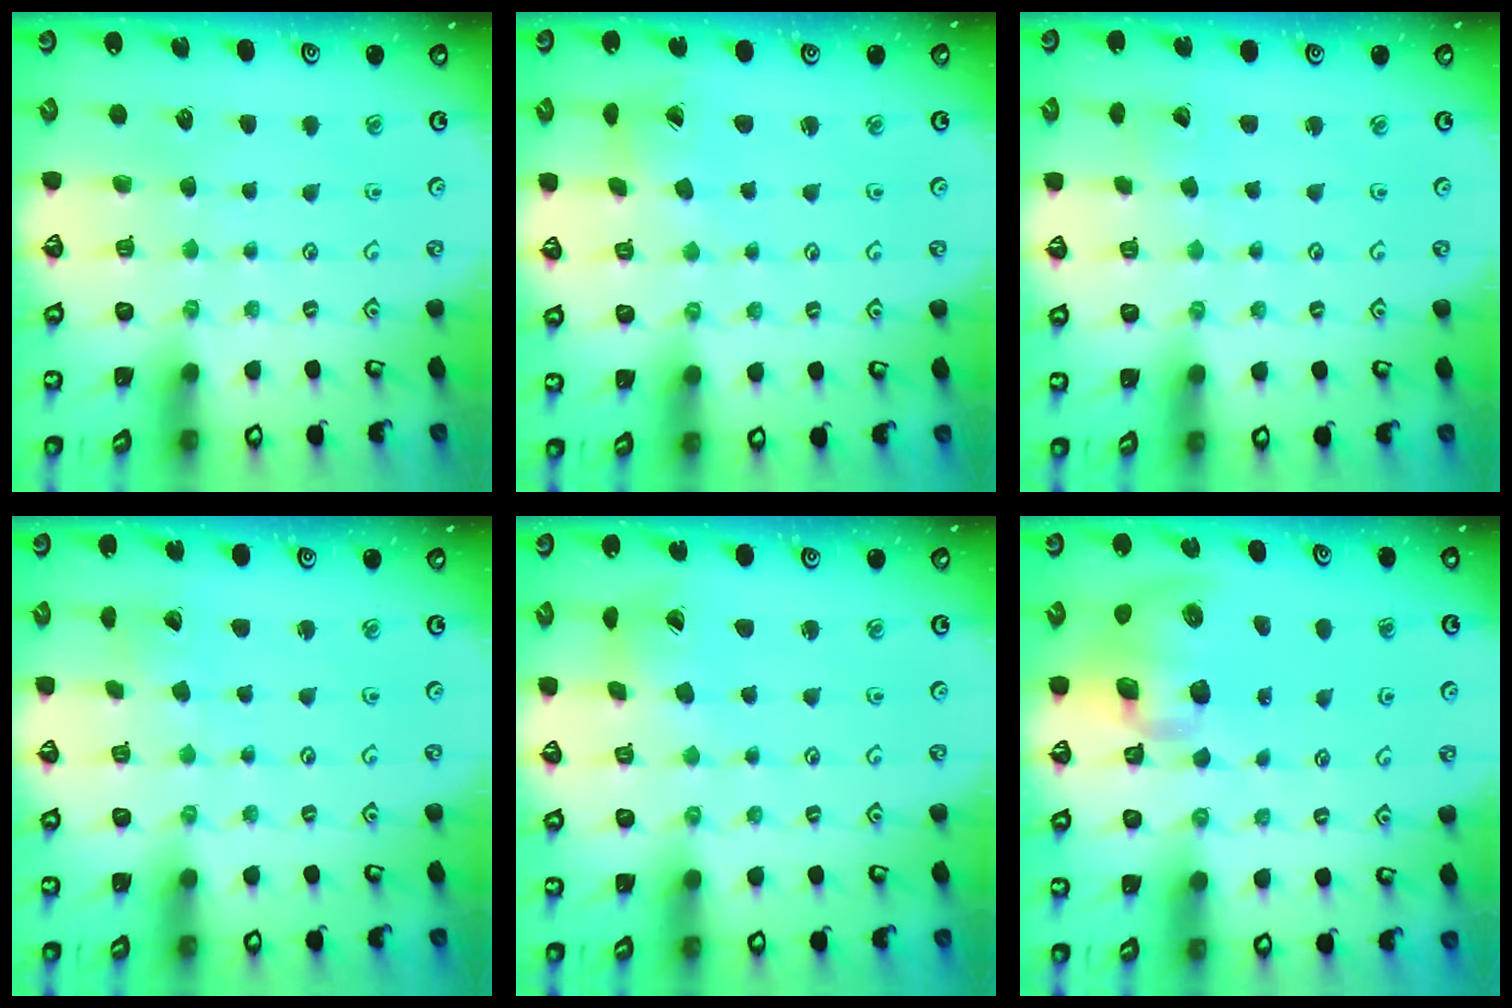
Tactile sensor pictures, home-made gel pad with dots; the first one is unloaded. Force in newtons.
{"total": 2.5, "press": 2.5, "slide": 0.4}
{"total": 1.3, "press": 1.3, "slide": 0.1}
{"total": 2.1, "press": 2.1, "slide": 0.3}
{"total": 4.1, "press": 4.1, "slide": 0.5}
{"total": 14.0, "press": 13.8, "slide": 2.4}